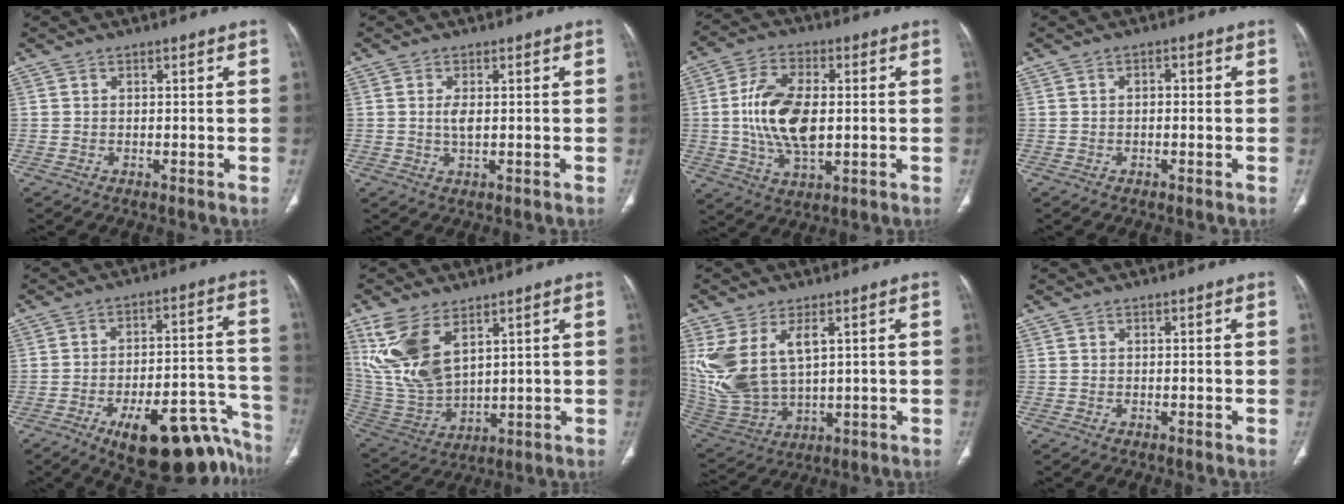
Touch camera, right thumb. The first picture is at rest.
{"total": 2.4, "force": [0.2, 0.9, 2.2], "torque": [-0.046, -0.004, 0.007]}
{"total": 13.8, "force": [0.3, 7.3, 11.7], "torque": [-0.222, 0.001, 0.008]}
{"total": 1.3, "force": [-0.1, 0.8, 1.0], "torque": [-0.013, 0.008, -0.004]}
{"total": 21.4, "force": [-14.7, 7.9, 13.3], "torque": [-0.090, 0.103, -0.206]}
{"total": 14.2, "force": [7.0, 7.2, 10.1], "torque": [-0.208, -0.026, 0.161]}
{"total": 14.6, "force": [4.2, 8.3, 11.2], "torque": [-0.240, -0.014, 0.105]}
{"total": 0.0}